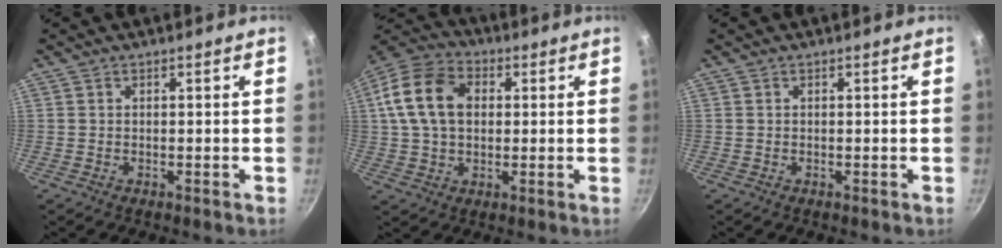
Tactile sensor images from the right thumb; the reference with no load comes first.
{"total": 14.1, "force": [2.5, 10.1, 9.5], "torque": [-0.159, 0.018, 0.032]}
{"total": 0.0}